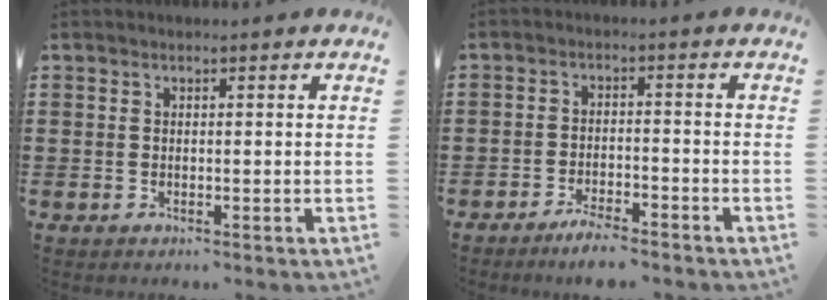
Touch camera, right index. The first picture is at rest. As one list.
[{"total": 3.5, "force": [-3.3, 0.3, 1.0], "torque": [-0.021, 0.006, -0.067]}]